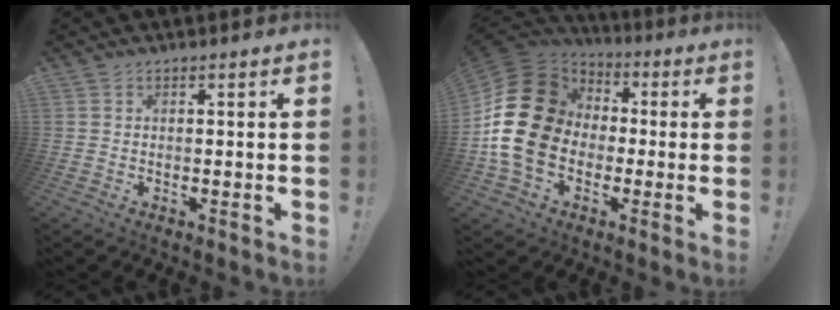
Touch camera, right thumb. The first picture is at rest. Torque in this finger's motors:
{"motor_torque": [2.47, 2.54, 1.50, -1.27, 0.35]}